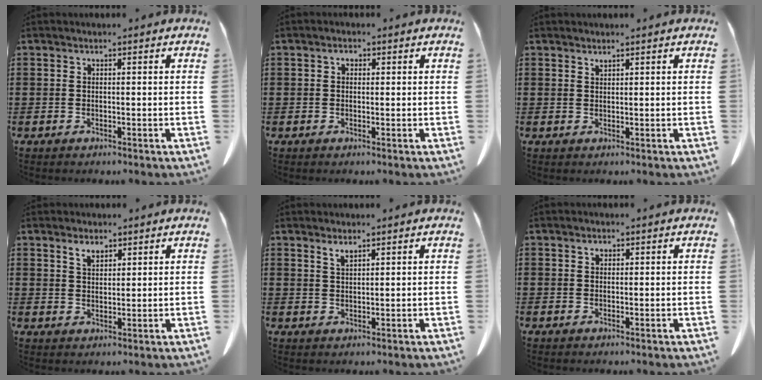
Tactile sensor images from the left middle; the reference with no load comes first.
{"total": 1.1, "force": [0.2, 0.7, 0.8], "torque": [-0.018, 0.006, 0.002]}
{"total": 0.8, "force": [0.8, 0.0, 0.2], "torque": [-0.007, -0.002, 0.016]}
{"total": 2.4, "force": [1.8, 1.0, 1.0], "torque": [-0.016, -0.002, 0.033]}
{"total": 1.7, "force": [1.4, 0.3, 1.0], "torque": [-0.022, 0.000, 0.026]}
{"total": 0.7, "force": [0.4, 0.5, 0.4], "torque": [-0.009, 0.004, 0.007]}